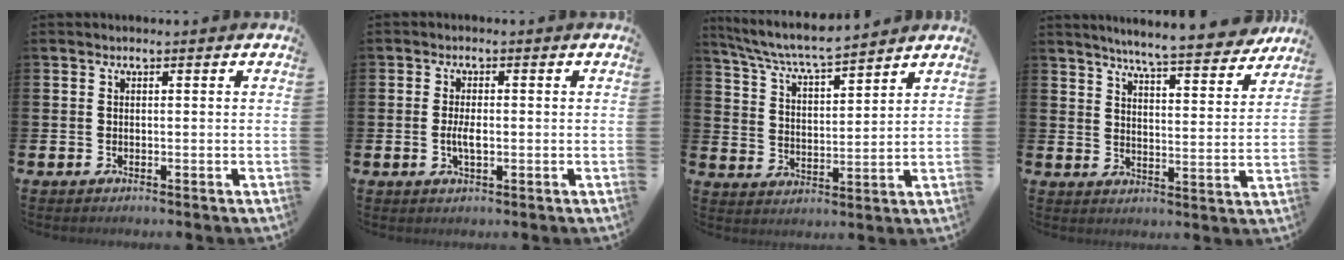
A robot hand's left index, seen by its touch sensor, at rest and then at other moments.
{"total": 2.8, "force": [-0.3, 1.2, 2.6], "torque": [-0.036, -0.003, -0.010]}
{"total": 6.4, "force": [6.1, 0.2, 2.0], "torque": [-0.066, -0.039, 0.105]}
{"total": 7.0, "force": [6.6, 0.0, 2.2], "torque": [-0.054, -0.048, 0.112]}